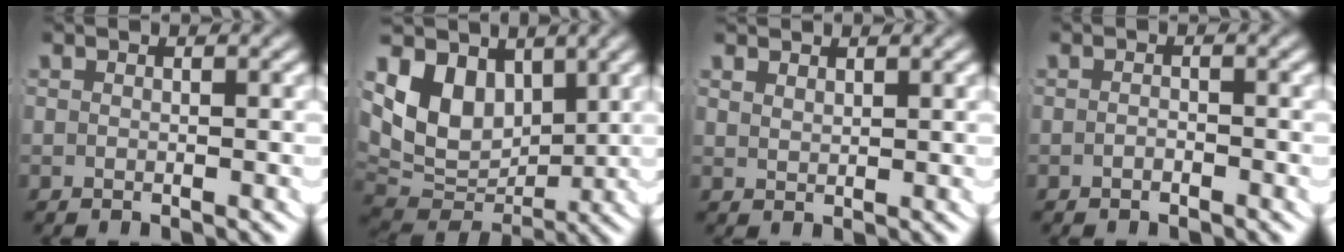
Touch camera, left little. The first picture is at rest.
{"total": 10.0, "force": [0.9, 8.2, 5.7], "torque": [-0.128, -0.028, 0.027]}
{"total": 1.2, "force": [1.2, 0.1, 0.3], "torque": [-0.004, -0.008, 0.030]}
{"total": 0.7, "force": [-0.7, 0.1, 0.2], "torque": [-0.006, -0.003, -0.012]}